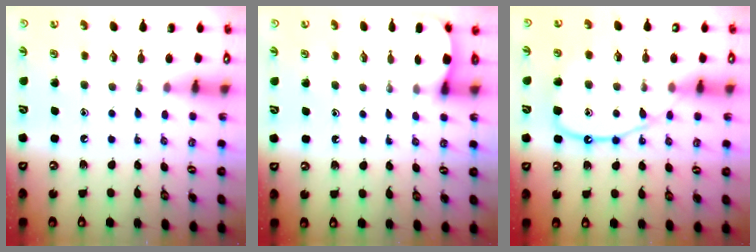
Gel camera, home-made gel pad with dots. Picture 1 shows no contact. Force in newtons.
{"total": 1.8, "press": 1.7, "slide": 0.2}
{"total": 12.3, "press": 12.3, "slide": 1.1}